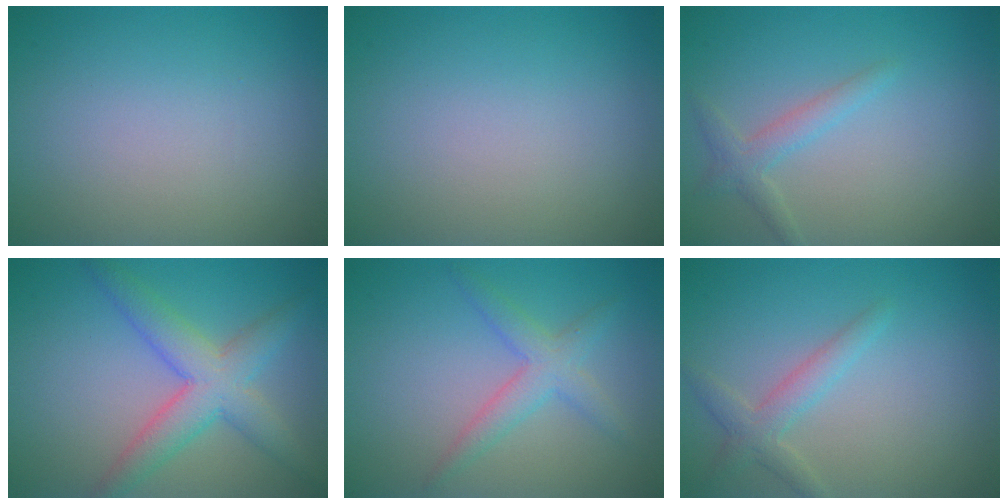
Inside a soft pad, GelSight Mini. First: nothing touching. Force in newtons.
{"total": 0.0}
{"total": 1.9, "press": 1.9, "slide": 0.1}
{"total": 5.3, "press": 5.3, "slide": 0.1}
{"total": 2.9, "press": 2.9, "slide": 0.1}
{"total": 2.3, "press": 2.3, "slide": 0.1}